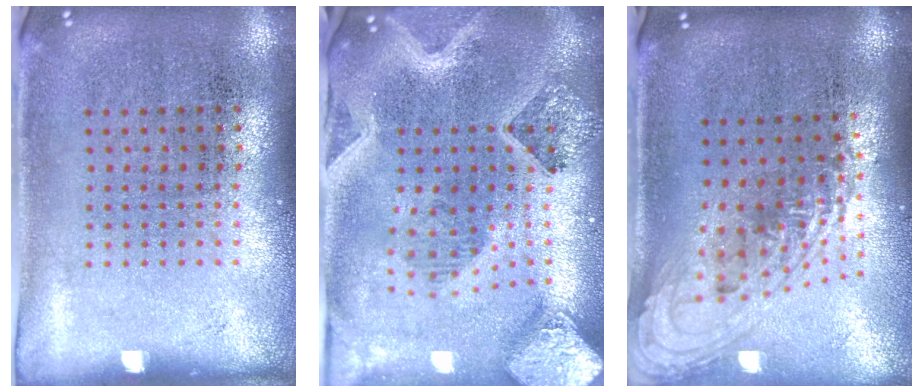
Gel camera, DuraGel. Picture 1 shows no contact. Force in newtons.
{"total": 3.7, "press": 3.0, "slide": 2.2}
{"total": 1.9, "press": 1.5, "slide": 1.2}